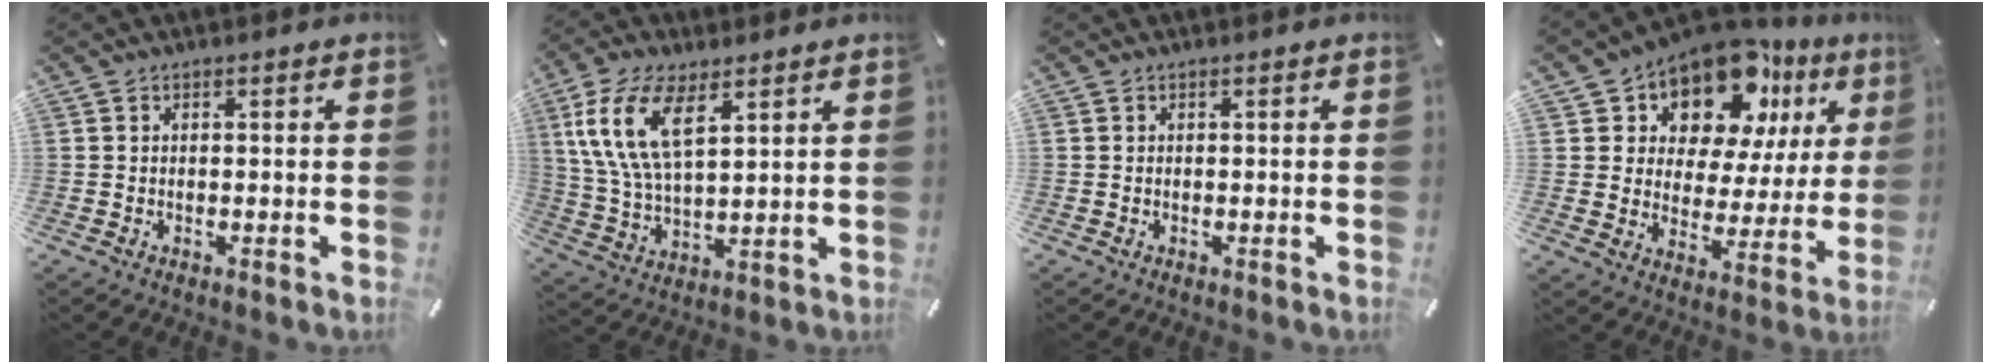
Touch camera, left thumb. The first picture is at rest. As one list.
[{"total": 13.4, "force": [6.4, 6.4, 9.9], "torque": [-0.245, -0.013, 0.109]}, {"total": 0.0}, {"total": 13.7, "force": [10.3, 7.3, 5.2], "torque": [-0.095, -0.082, 0.181]}]